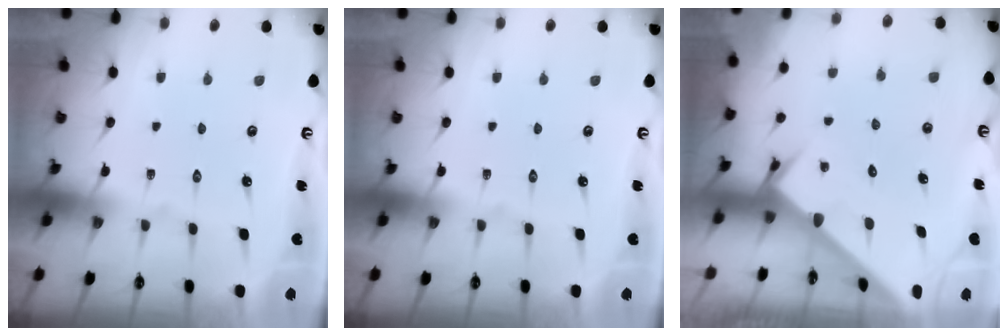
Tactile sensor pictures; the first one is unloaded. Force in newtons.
{"total": 0.0}
{"total": 2.8, "press": 2.8, "slide": 0.1}